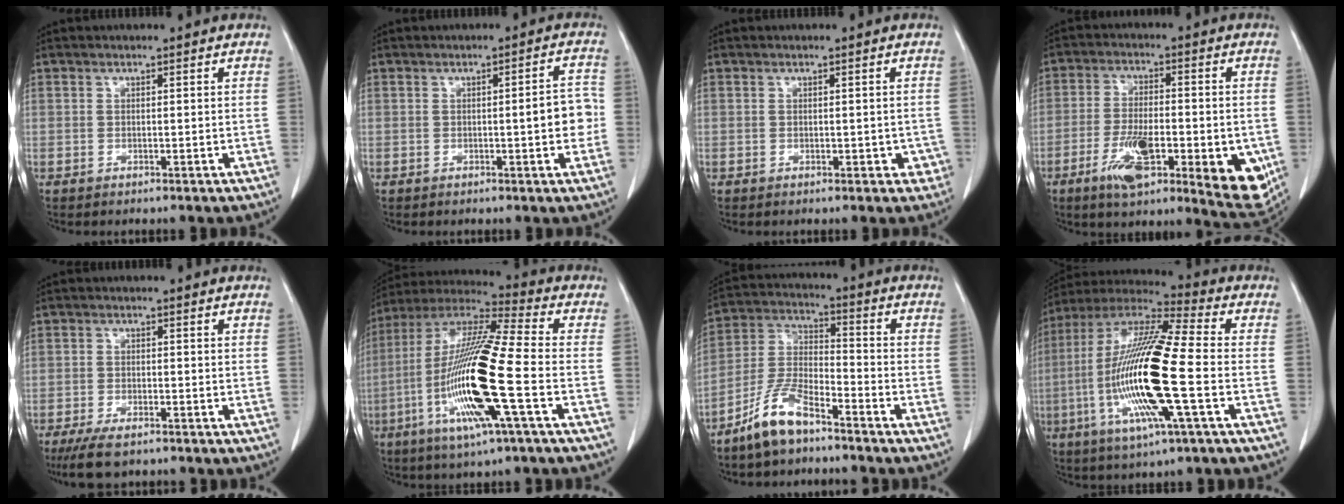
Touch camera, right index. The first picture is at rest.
{"total": 4.4, "force": [-0.6, 0.8, 4.3], "torque": [-0.052, 0.009, -0.009]}
{"total": 2.5, "force": [-0.5, 1.6, 1.9], "torque": [-0.008, 0.006, -0.003]}
{"total": 18.5, "force": [-6.2, 5.1, 16.7], "torque": [-0.209, -0.022, -0.081]}
{"total": 5.8, "force": [-4.4, 1.6, 3.3], "torque": [-0.061, -0.011, -0.076]}
{"total": 19.8, "force": [-5.2, 0.5, 19.1], "torque": [-0.397, -0.019, -0.108]}
{"total": 9.3, "force": [-7.0, 2.4, 5.6], "torque": [-0.130, -0.006, -0.142]}
{"total": 20.1, "force": [-4.0, 1.4, 19.6], "torque": [-0.409, -0.013, -0.082]}